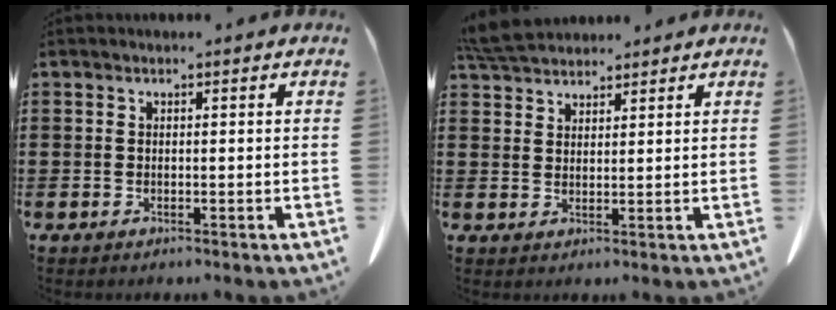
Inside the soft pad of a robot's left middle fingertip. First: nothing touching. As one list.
[{"total": 5.1, "force": [4.7, 1.2, 1.4], "torque": [-0.043, -0.008, 0.091]}]